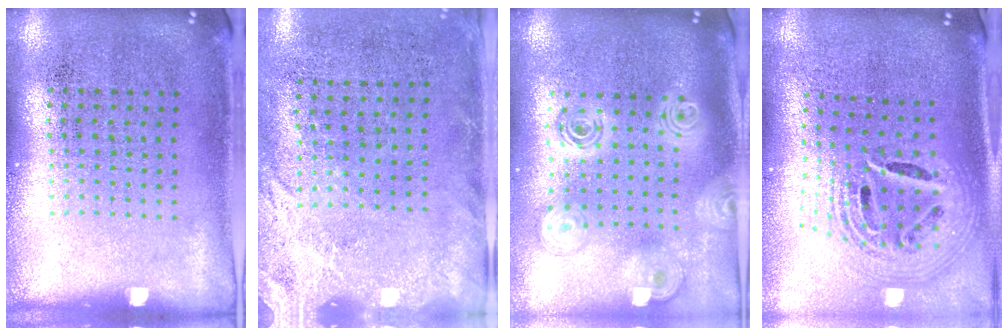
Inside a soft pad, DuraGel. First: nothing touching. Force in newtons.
{"total": 2.6, "press": 2.1, "slide": 1.5}
{"total": 2.4, "press": 1.9, "slide": 1.6}
{"total": 2.7, "press": 1.9, "slide": 1.9}